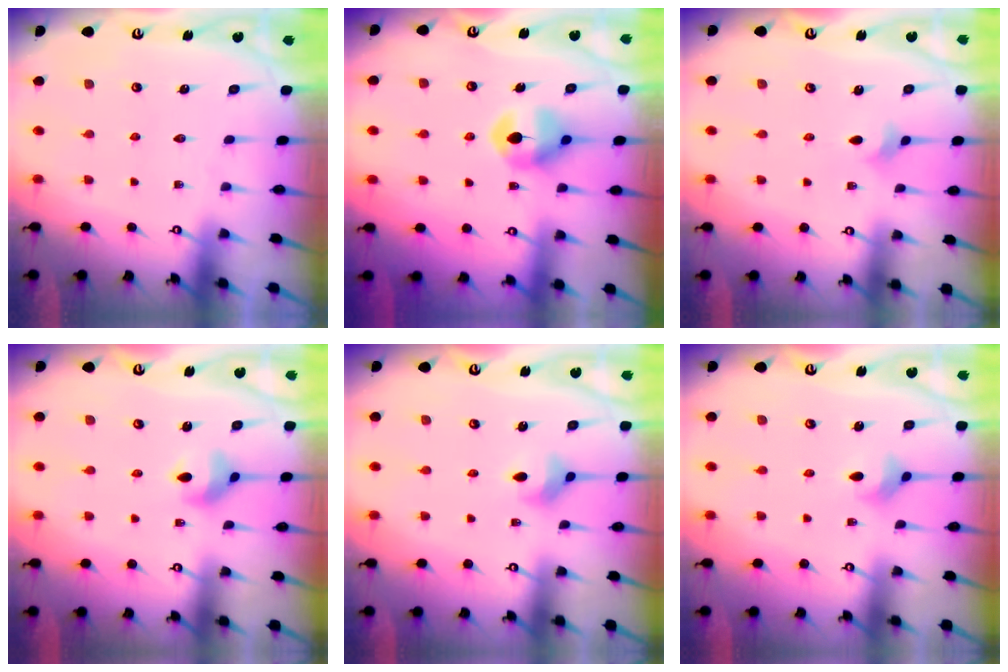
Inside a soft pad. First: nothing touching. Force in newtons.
{"total": 8.6, "press": 8.5, "slide": 0.3}
{"total": 2.4, "press": 2.3, "slide": 0.4}
{"total": 6.1, "press": 6.1, "slide": 0.5}
{"total": 4.0, "press": 3.9, "slide": 0.7}
{"total": 2.9, "press": 2.9, "slide": 0.4}